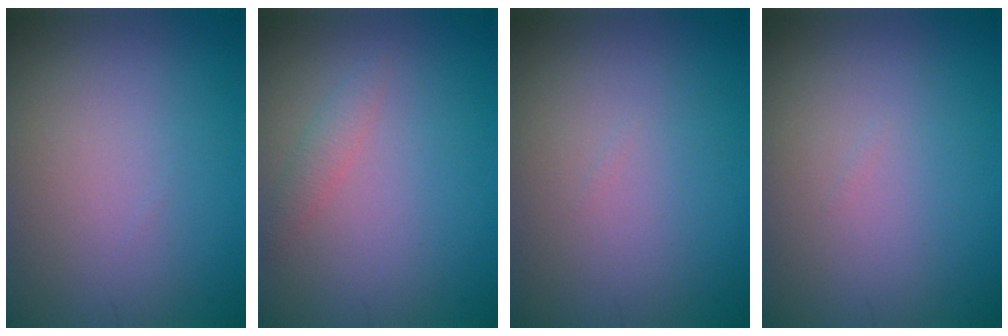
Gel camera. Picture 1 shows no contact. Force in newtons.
{"total": 1.3, "press": 1.3, "slide": 0.1}
{"total": 0.0}
{"total": 0.0}